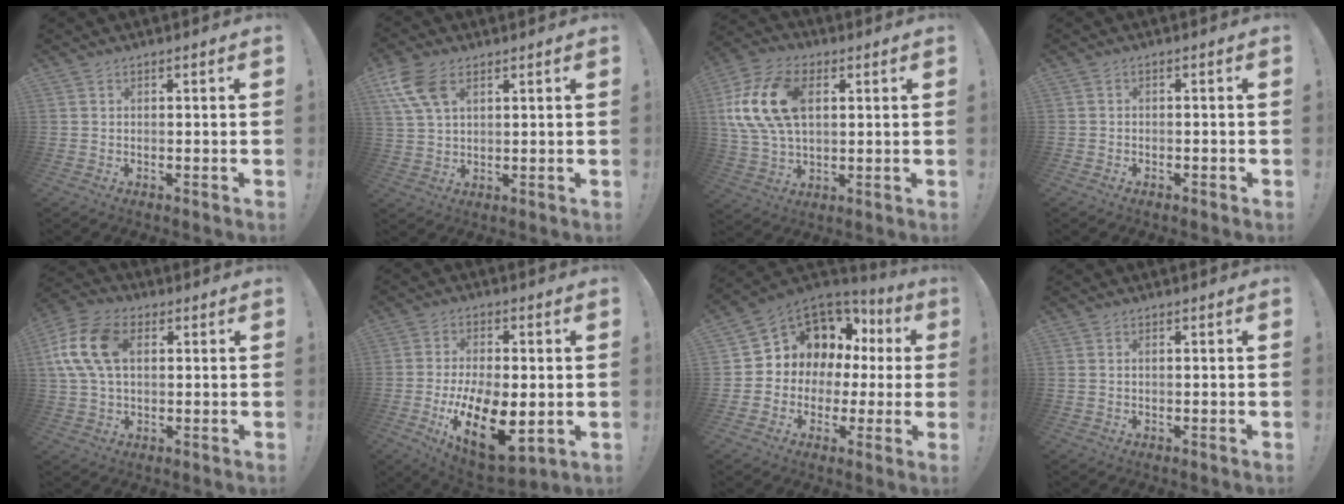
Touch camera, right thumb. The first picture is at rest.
{"total": 9.8, "force": [4.7, 5.6, 6.6], "torque": [-0.128, -0.012, 0.090]}
{"total": 18.6, "force": [4.2, 11.8, 13.7], "torque": [-0.258, 0.001, 0.078]}
{"total": 1.2, "force": [-1.0, 0.7, 0.2], "torque": [0.000, 0.004, -0.018]}
{"total": 14.9, "force": [3.1, 9.6, 11.0], "torque": [-0.216, 0.011, 0.064]}
{"total": 18.2, "force": [-4.1, 9.1, 15.2], "torque": [-0.252, 0.007, -0.055]}
{"total": 9.6, "force": [3.9, 7.9, 3.7], "torque": [-0.051, -0.044, 0.084]}
{"total": 0.8, "force": [0.5, 0.3, 0.5], "torque": [-0.017, 0.002, 0.011]}